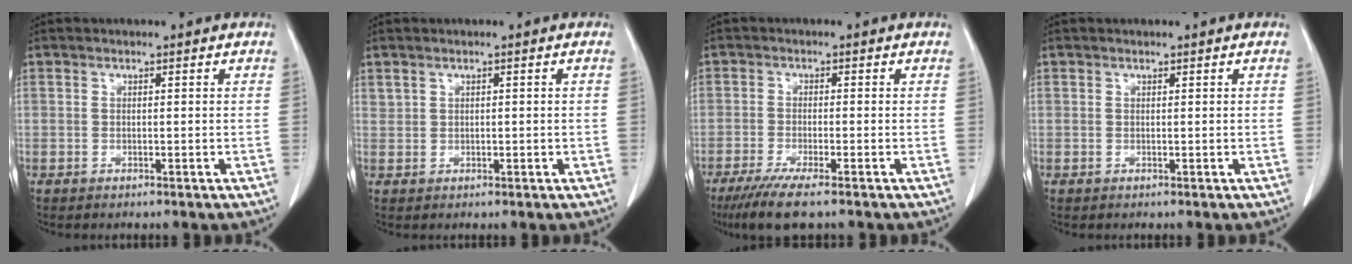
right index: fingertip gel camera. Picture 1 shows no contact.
{"total": 0.8, "force": [0.7, 0.5, 0.1], "torque": [0.003, 0.007, 0.015]}
{"total": 6.3, "force": [-4.5, 0.3, 4.5], "torque": [-0.077, -0.016, -0.075]}
{"total": 0.0}